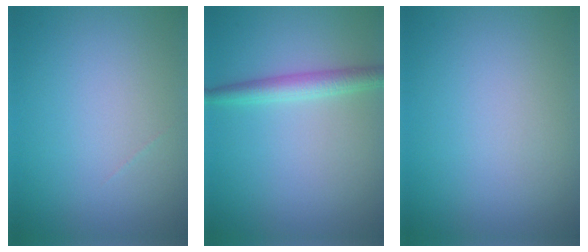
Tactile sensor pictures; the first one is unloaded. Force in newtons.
{"total": 2.5, "press": 2.5, "slide": 0.1}
{"total": 0.0}